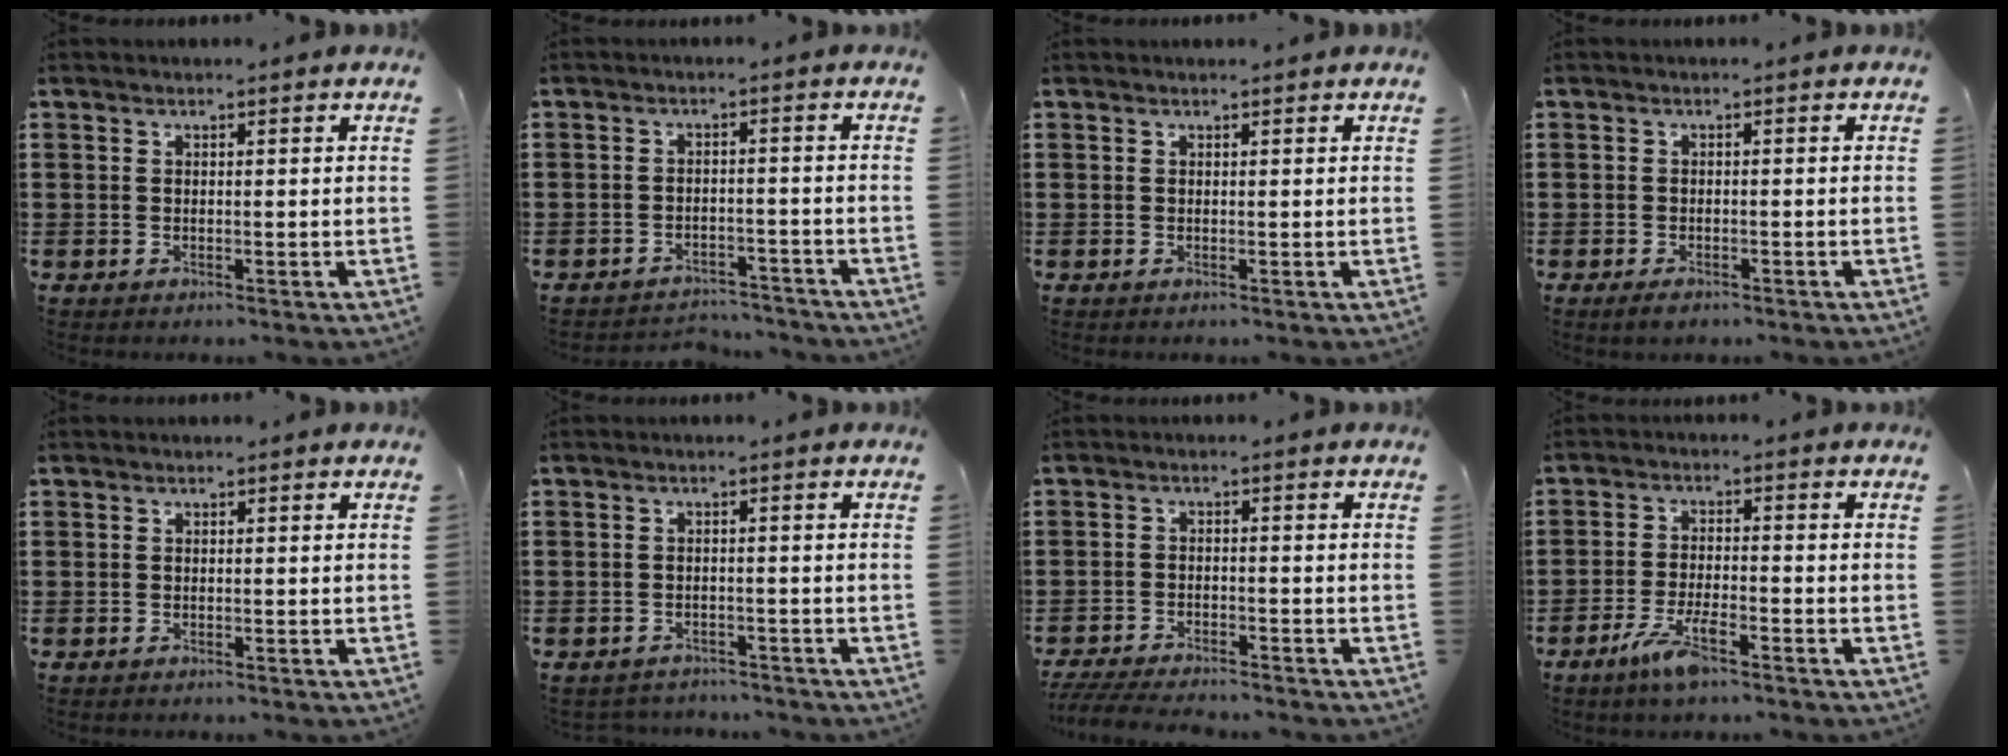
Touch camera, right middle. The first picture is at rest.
{"total": 3.4, "force": [-3.3, 0.6, -0.1], "torque": [-0.006, -0.001, -0.073]}
{"total": 0.0}
{"total": 1.3, "force": [-1.0, 0.7, 0.5], "torque": [-0.011, -0.002, -0.021]}
{"total": 0.6, "force": [-0.5, 0.4, -0.1], "torque": [0.003, 0.004, -0.012]}
{"total": 2.1, "force": [-2.0, 0.5, -0.2], "torque": [-0.003, -0.001, -0.046]}
{"total": 4.4, "force": [-4.3, 0.5, 1.0], "torque": [-0.027, -0.004, -0.090]}
{"total": 5.7, "force": [-3.5, 1.3, 4.2], "torque": [-0.086, -0.001, -0.065]}